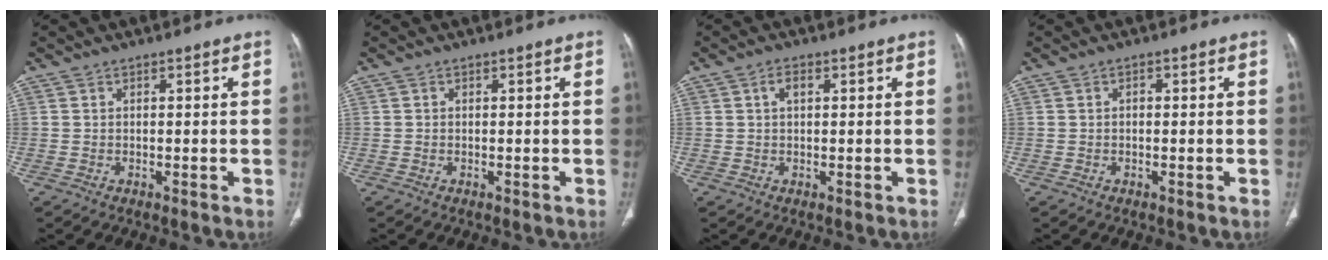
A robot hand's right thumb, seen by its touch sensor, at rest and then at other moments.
{"total": 0.0}
{"total": 2.3, "force": [0.8, 1.3, 1.8], "torque": [-0.034, 0.007, 0.014]}
{"total": 0.8, "force": [0.0, 0.5, 0.6], "torque": [-0.010, 0.002, -0.001]}